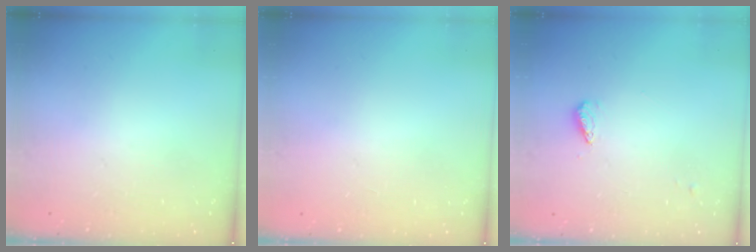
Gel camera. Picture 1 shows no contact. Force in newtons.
{"total": 1.0, "press": 0.8, "slide": 0.6}
{"total": 3.9, "press": 3.8, "slide": 0.4}